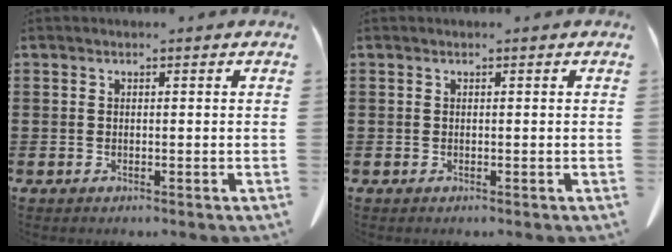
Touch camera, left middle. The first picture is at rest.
{"total": 0.0}